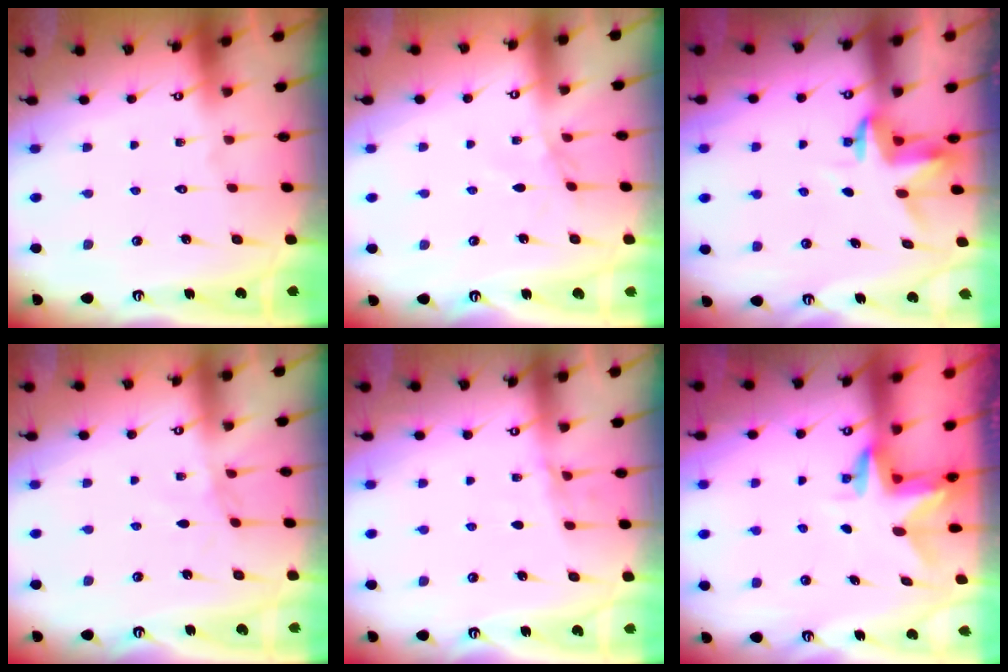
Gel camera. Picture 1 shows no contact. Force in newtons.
{"total": 2.9, "press": 2.9, "slide": 0.4}
{"total": 3.4, "press": 3.4, "slide": 0.2}
{"total": 2.7, "press": 2.7, "slide": 0.4}
{"total": 4.3, "press": 4.1, "slide": 1.4}
{"total": 3.0, "press": 3.0, "slide": 0.3}